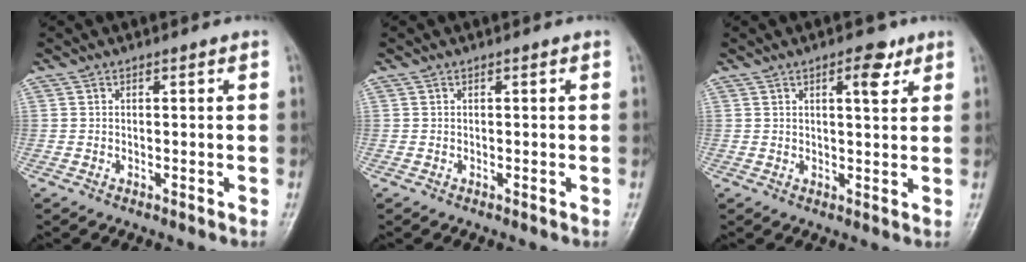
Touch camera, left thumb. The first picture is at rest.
{"total": 0.0}
{"total": 4.7, "force": [2.5, 1.8, 3.5], "torque": [-0.039, -0.011, 0.033]}